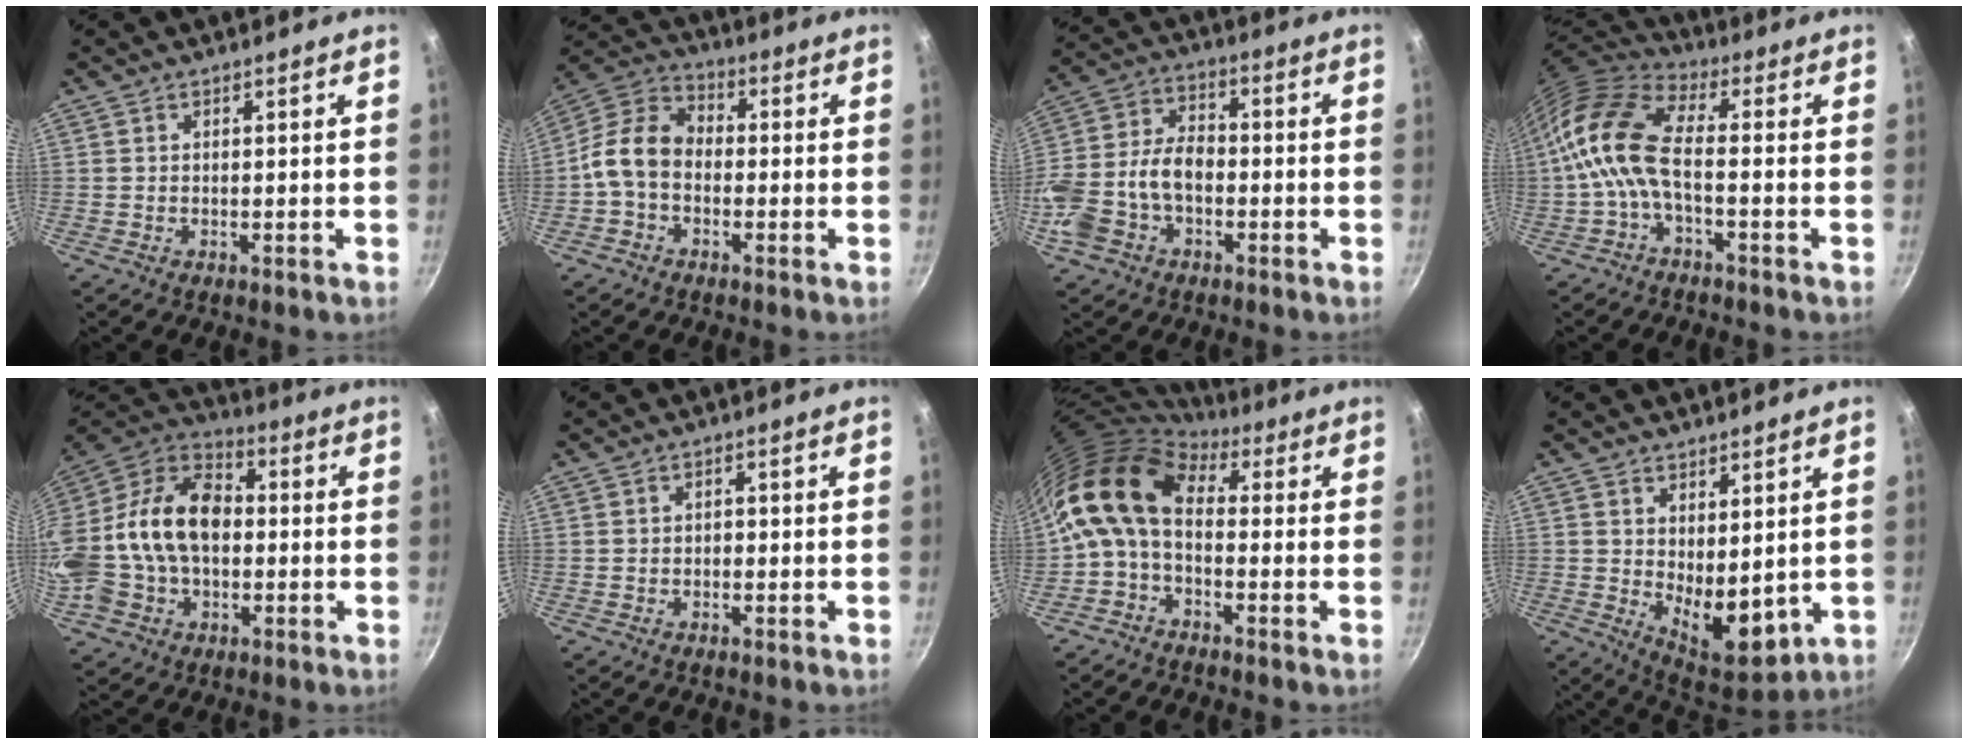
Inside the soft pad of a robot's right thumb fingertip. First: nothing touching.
{"total": 9.5, "force": [-1.9, 6.9, 6.2], "torque": [-0.102, 0.038, -0.061]}
{"total": 13.8, "force": [-3.8, 9.2, 9.6], "torque": [-0.181, 0.043, -0.077]}
{"total": 11.7, "force": [-2.2, 5.4, 10.1], "torque": [-0.213, 0.035, -0.060]}
{"total": 22.5, "force": [-1.2, 16.0, 15.9], "torque": [-0.301, 0.053, -0.027]}
{"total": 0.8, "force": [-0.3, 0.6, 0.4], "torque": [-0.006, 0.004, -0.005]}
{"total": 11.3, "force": [0.5, 7.1, 8.8], "torque": [-0.160, 0.026, -0.013]}
{"total": 10.0, "force": [1.3, 5.2, 8.4], "torque": [-0.098, -0.036, 0.040]}